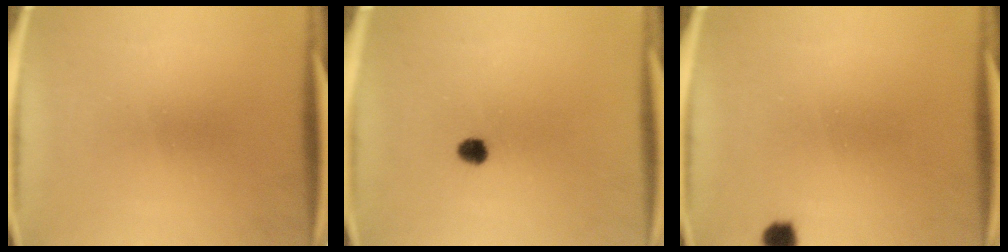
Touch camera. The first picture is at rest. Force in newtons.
{"total": 2.5}
{"total": 2.2}